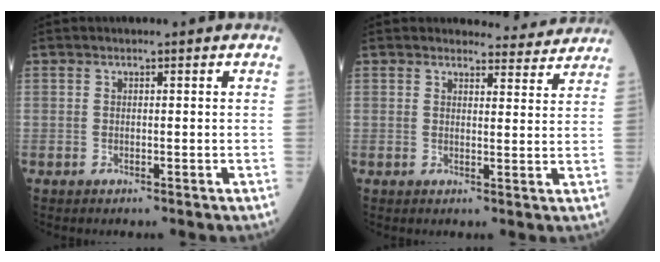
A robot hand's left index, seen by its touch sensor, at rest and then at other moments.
{"total": 5.4, "force": [5.3, 1.0, -0.4], "torque": [0.011, -0.010, 0.048]}